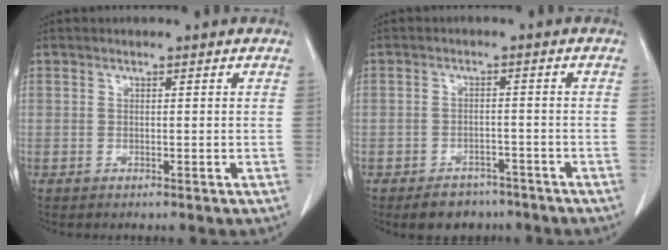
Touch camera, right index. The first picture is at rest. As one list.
[{"total": 5.1, "force": [-3.9, 3.1, 1.1], "torque": [-0.012, 0.008, -0.055]}]